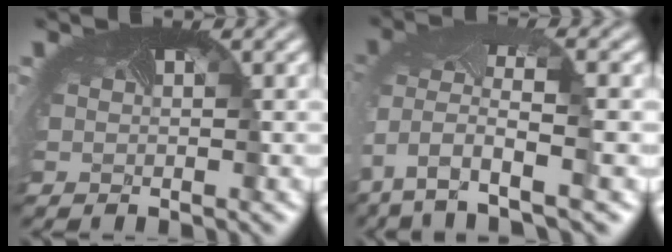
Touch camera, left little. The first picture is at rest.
{"total": 8.1, "force": [-3.1, 3.4, 6.7], "torque": [-0.160, -0.025, -0.051]}